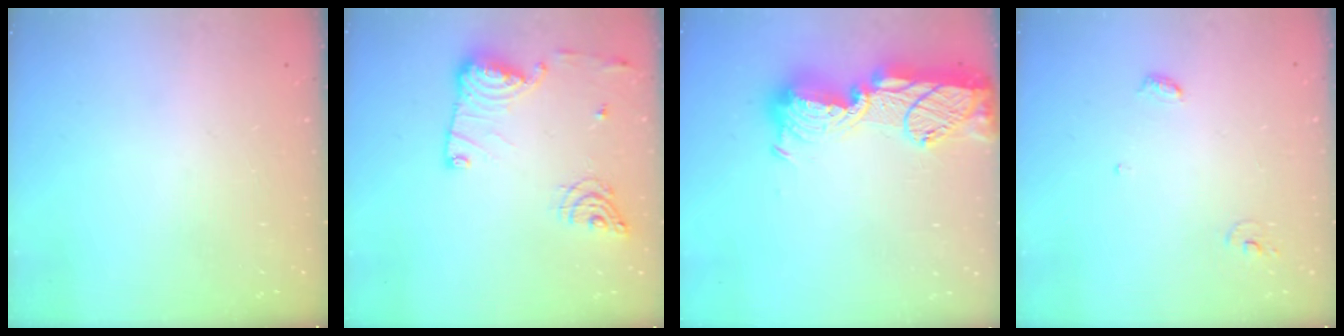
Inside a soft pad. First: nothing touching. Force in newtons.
{"total": 13.9, "press": 13.9, "slide": 0.8}
{"total": 19.3, "press": 19.2, "slide": 1.1}
{"total": 4.0, "press": 4.0, "slide": 0.3}